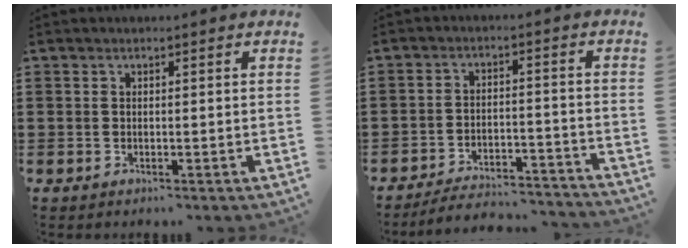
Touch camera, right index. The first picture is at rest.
{"total": 4.8, "force": [-4.7, 0.2, 0.8], "torque": [-0.024, -0.004, -0.097]}